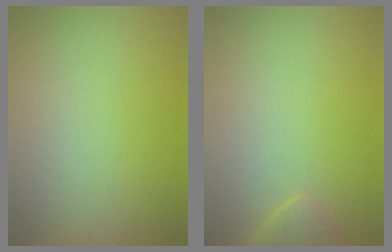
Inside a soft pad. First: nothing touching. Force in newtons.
{"total": 1.6, "press": 1.6, "slide": 0.1}